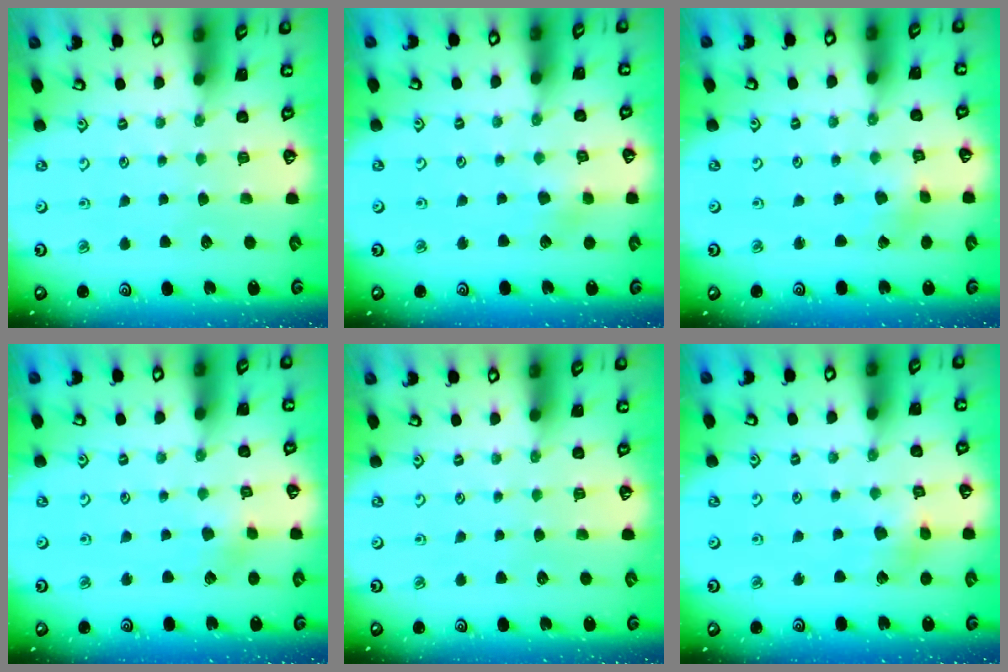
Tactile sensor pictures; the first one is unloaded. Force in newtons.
{"total": 3.7, "press": 3.7, "slide": 0.5}
{"total": 1.1, "press": 1.0, "slide": 0.1}
{"total": 3.0, "press": 3.0, "slide": 0.3}
{"total": 0.0}
{"total": 5.0, "press": 4.9, "slide": 0.5}